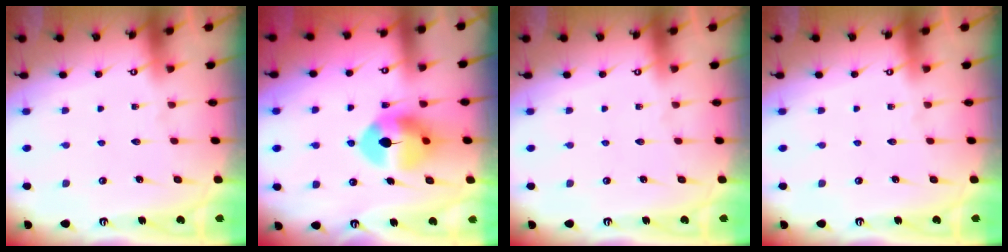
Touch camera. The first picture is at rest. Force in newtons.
{"total": 9.0, "press": 9.0, "slide": 0.6}
{"total": 0.0}
{"total": 0.0}